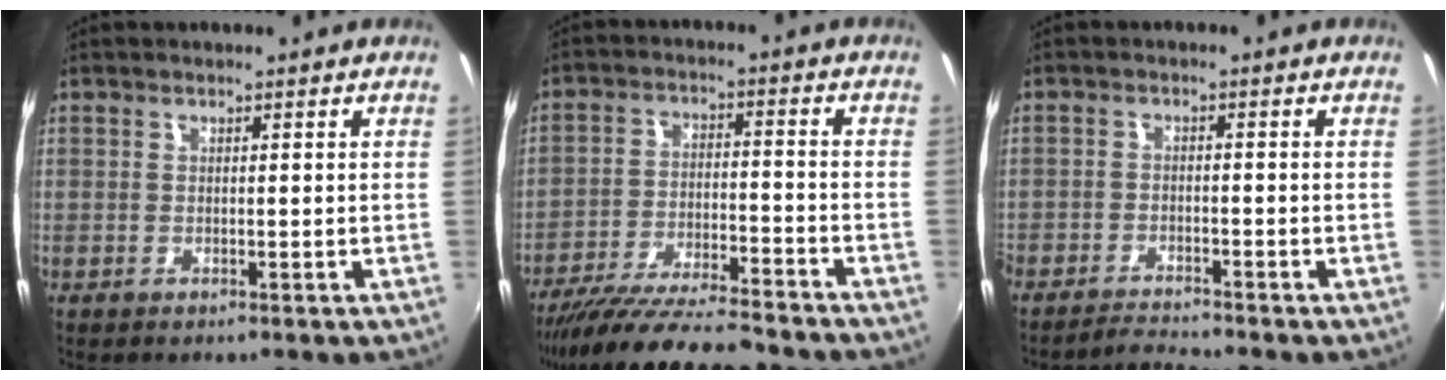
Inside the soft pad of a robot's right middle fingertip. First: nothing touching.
{"total": 17.5, "force": [-15.3, 2.0, 8.2], "torque": [-0.163, -0.036, -0.243]}
{"total": 3.5, "force": [-3.4, -0.4, 0.3], "torque": [-0.025, -0.006, -0.067]}